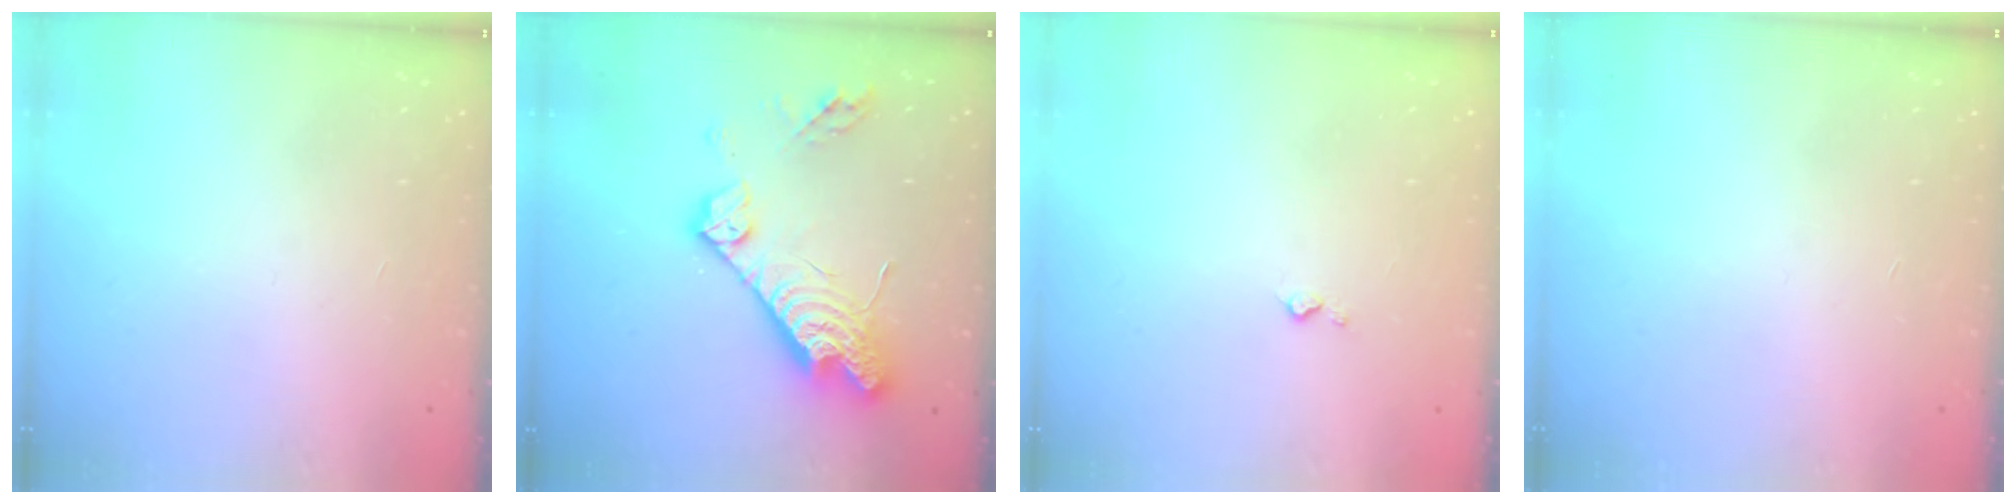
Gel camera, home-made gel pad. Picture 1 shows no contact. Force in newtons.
{"total": 19.2, "press": 19.1, "slide": 1.9}
{"total": 2.8, "press": 2.7, "slide": 0.4}
{"total": 0.0}